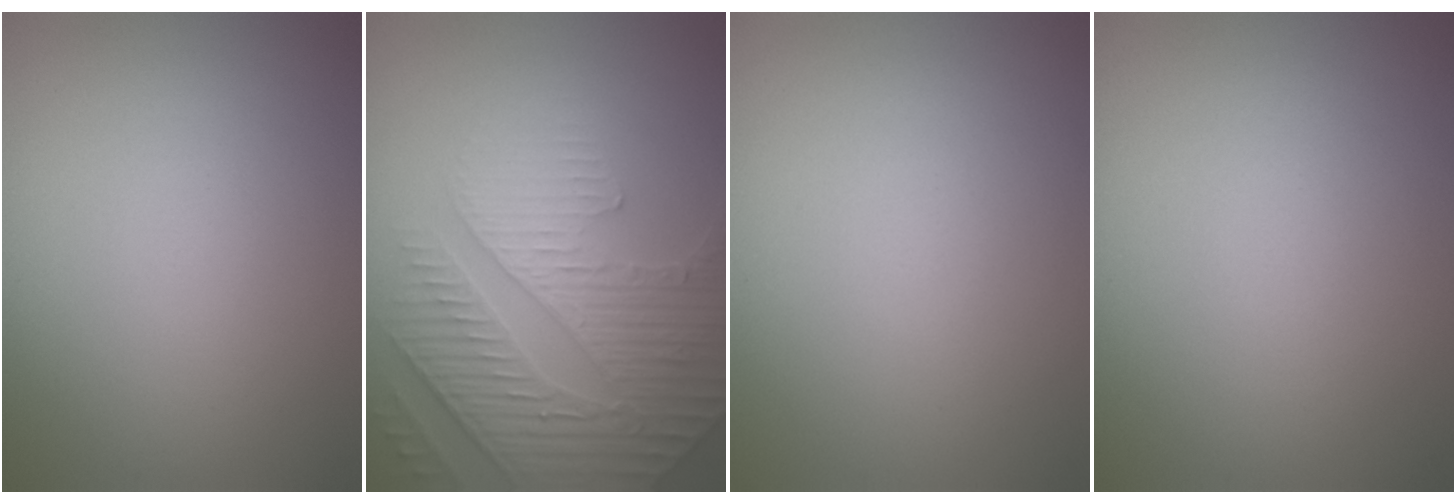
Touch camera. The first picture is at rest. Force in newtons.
{"total": 4.6, "press": 4.3, "slide": 1.6}
{"total": 0.0}
{"total": 0.0}